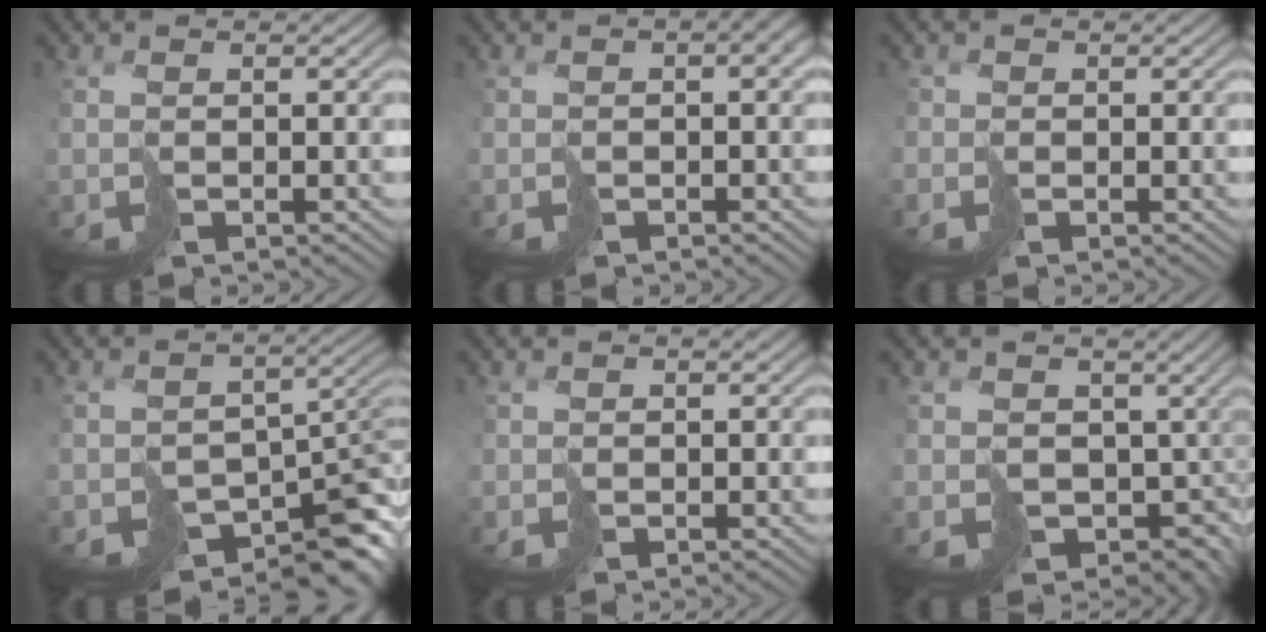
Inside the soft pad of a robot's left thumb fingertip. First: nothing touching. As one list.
[{"total": 2.8, "force": [-0.3, 1.2, 2.5], "torque": [-0.035, -0.001, 0.003]}, {"total": 1.1, "force": [-0.6, 0.9, 0.1], "torque": [-0.005, -0.004, -0.015]}, {"total": 10.2, "force": [-6.7, 5.0, 5.9], "torque": [-0.076, -0.026, -0.086]}, {"total": 0.7, "force": [-0.1, 0.7, -0.2], "torque": [0.005, -0.003, -0.002]}, {"total": 8.4, "force": [-0.4, 7.0, 4.7], "torque": [-0.085, -0.040, -0.002]}]